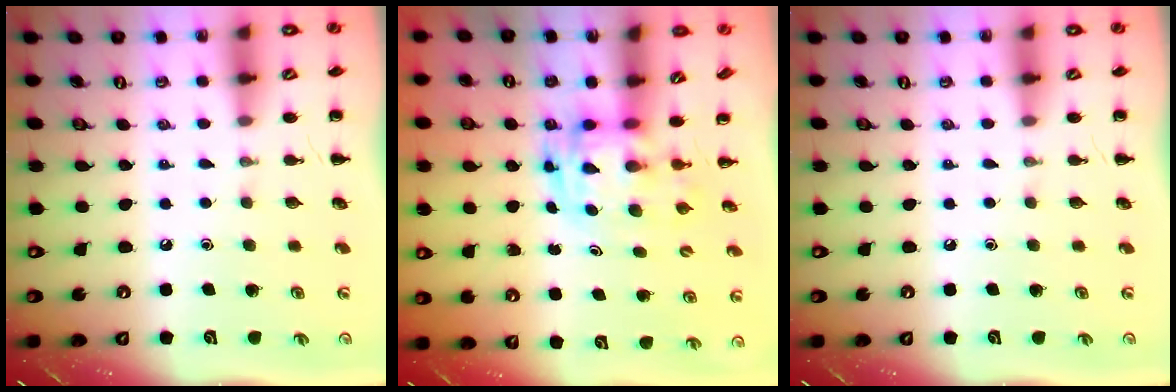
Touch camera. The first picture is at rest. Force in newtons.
{"total": 2.8, "press": 2.8, "slide": 0.6}
{"total": 0.0}